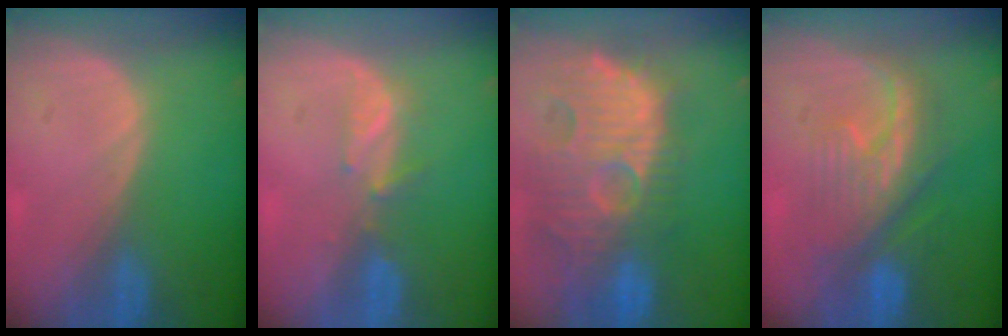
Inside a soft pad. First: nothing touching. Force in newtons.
{"total": 2.7, "press": 2.6, "slide": 0.8}
{"total": 14.3, "press": 12.5, "slide": 6.9}
{"total": 7.9, "press": 7.8, "slide": 1.2}